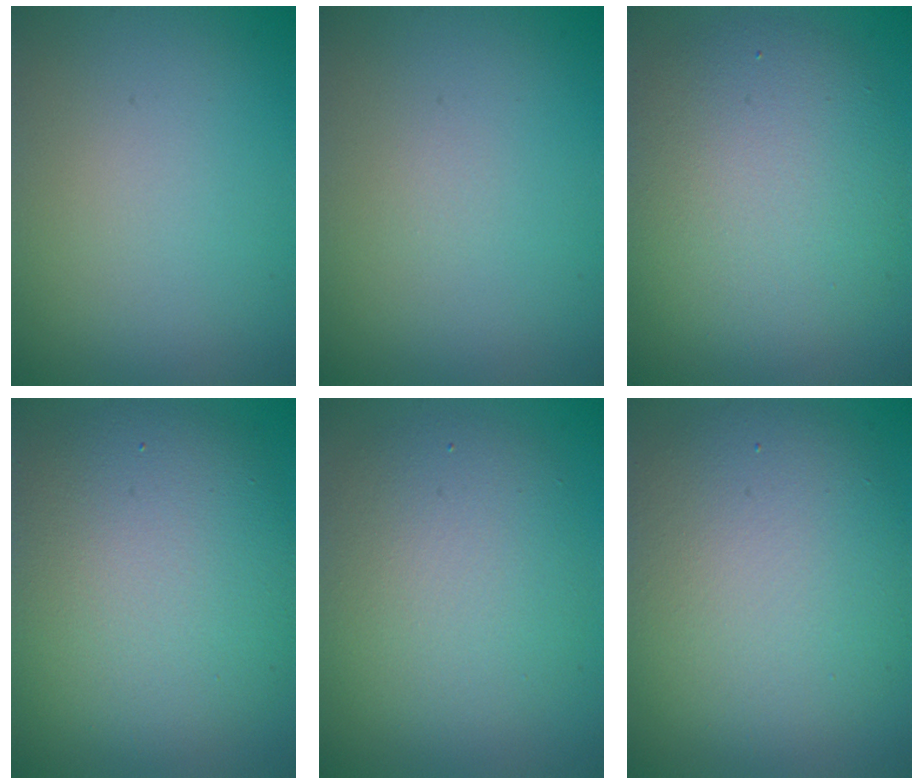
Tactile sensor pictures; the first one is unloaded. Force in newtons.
{"total": 0.0}
{"total": 7.6, "press": 7.6, "slide": 0.6}
{"total": 9.7, "press": 9.7, "slide": 0.4}
{"total": 5.9, "press": 5.9, "slide": 0.5}
{"total": 8.9, "press": 8.9, "slide": 0.3}